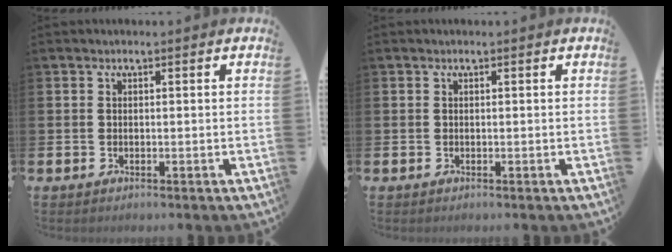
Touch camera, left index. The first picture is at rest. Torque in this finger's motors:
{"motor_torque": [-0.07, 0.07, 0.00, 0.00]}